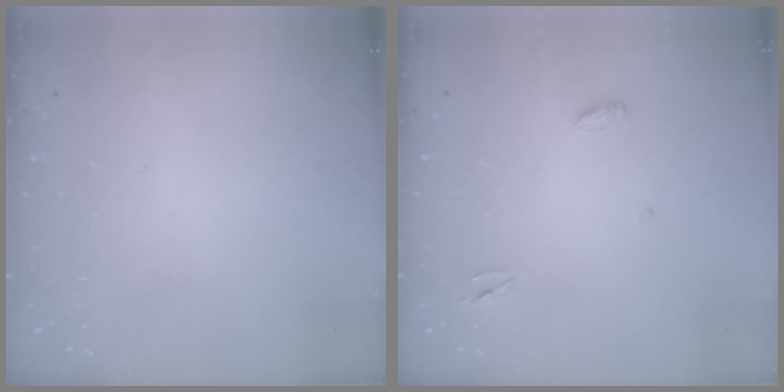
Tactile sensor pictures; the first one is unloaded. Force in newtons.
{"total": 3.3, "press": 3.3, "slide": 0.3}